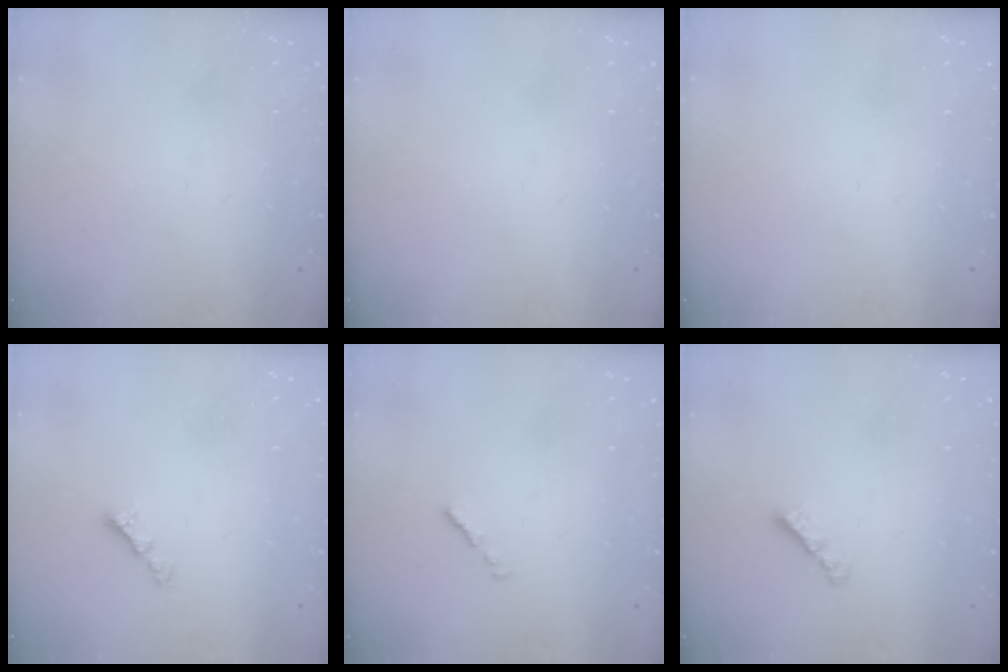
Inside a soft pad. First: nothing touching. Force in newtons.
{"total": 0.0}
{"total": 0.0}
{"total": 3.4, "press": 3.3, "slide": 0.6}
{"total": 0.7, "press": 0.6, "slide": 0.4}
{"total": 2.2, "press": 2.1, "slide": 0.6}